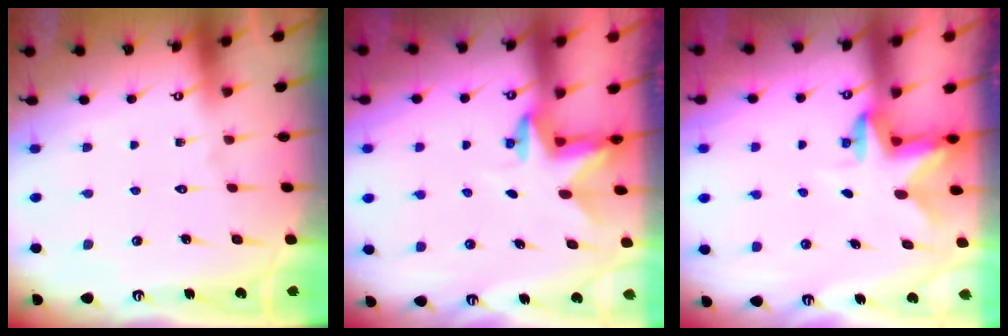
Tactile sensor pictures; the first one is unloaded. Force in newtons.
{"total": 2.4, "press": 2.4, "slide": 0.4}
{"total": 2.6, "press": 2.5, "slide": 0.5}